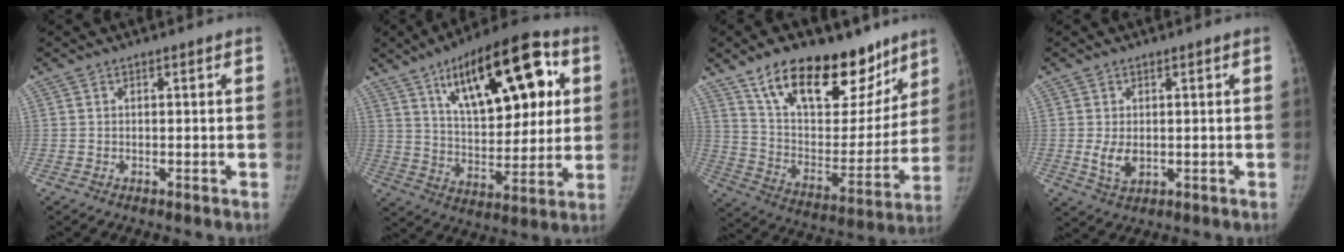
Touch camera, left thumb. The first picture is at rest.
{"total": 23.5, "force": [9.1, 10.5, 19.0], "torque": [-0.245, -0.017, 0.145]}
{"total": 25.8, "force": [16.7, 13.1, 14.7], "torque": [-0.172, -0.059, 0.268]}
{"total": 4.1, "force": [-0.4, 2.7, 3.1], "torque": [-0.058, -0.008, -0.001]}